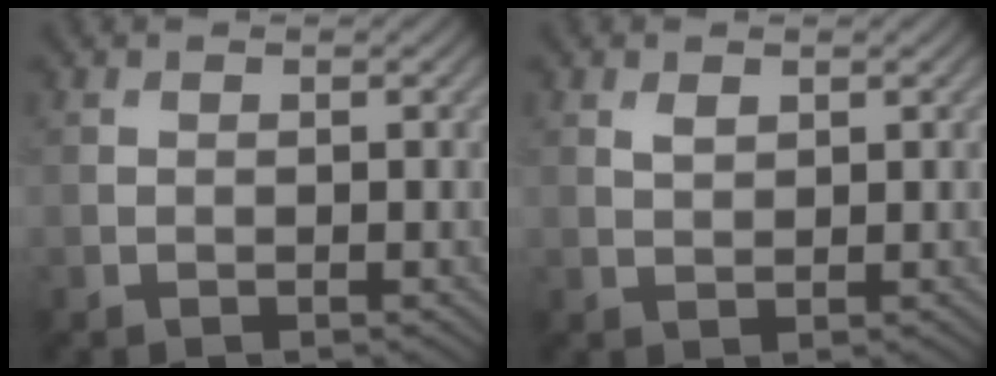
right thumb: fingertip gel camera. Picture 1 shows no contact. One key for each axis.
{"total": 1.2, "fx": 0.7, "fy": 0.7, "fz": 0.8, "tx": -0.019, "ty": -0.002, "tz": 0.016}